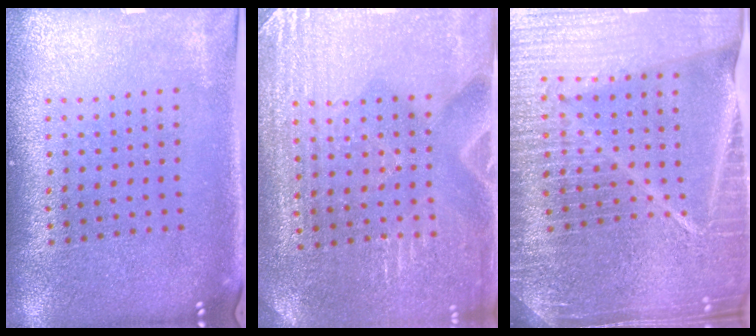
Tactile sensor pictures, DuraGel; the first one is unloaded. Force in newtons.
{"total": 3.0, "press": 3.0, "slide": 0.2}
{"total": 6.4, "press": 5.6, "slide": 3.2}